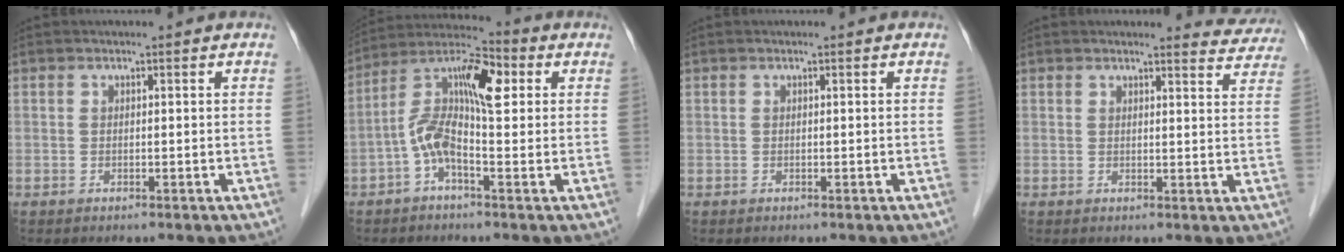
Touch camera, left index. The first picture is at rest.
{"total": 10.8, "force": [0.6, 2.9, 10.4], "torque": [-0.207, 0.044, 0.001]}
{"total": 0.0}
{"total": 4.7, "force": [4.6, 0.9, -0.3], "torque": [0.014, -0.025, 0.027]}